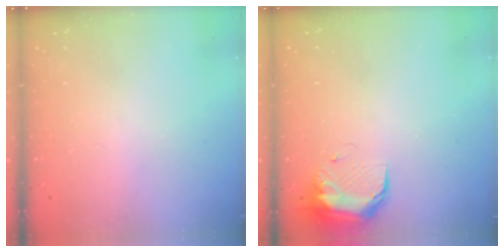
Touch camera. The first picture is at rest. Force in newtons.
{"total": 11.4, "press": 9.6, "slide": 6.1}